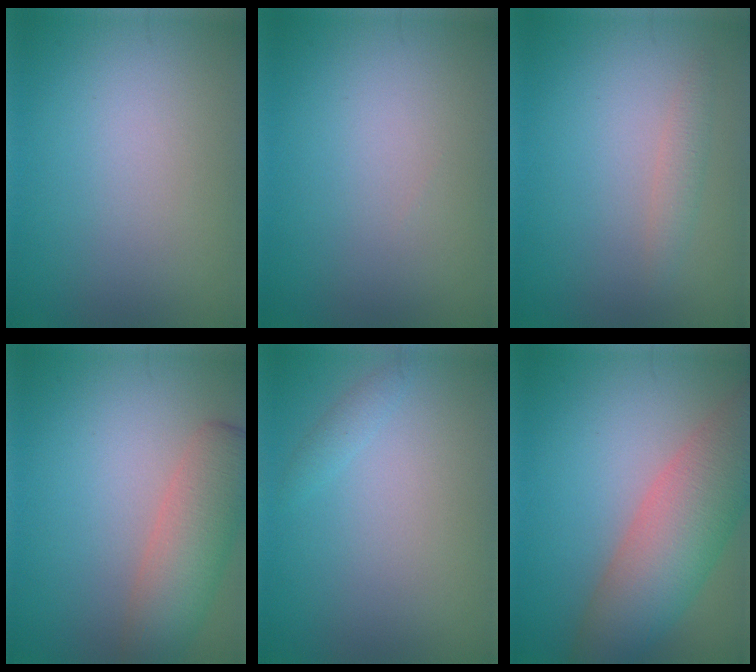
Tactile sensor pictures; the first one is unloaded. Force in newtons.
{"total": 0.0}
{"total": 1.3, "press": 1.3, "slide": 0.1}
{"total": 5.2, "press": 5.2, "slide": 0.2}
{"total": 0.8, "press": 0.8, "slide": 0.0}
{"total": 8.2, "press": 8.2, "slide": 0.2}